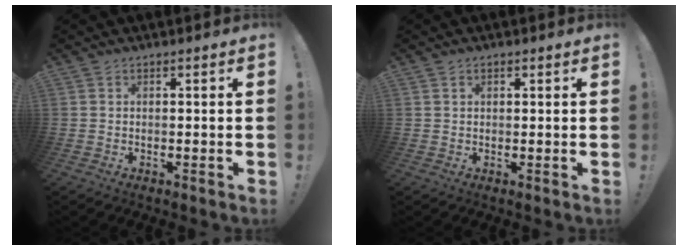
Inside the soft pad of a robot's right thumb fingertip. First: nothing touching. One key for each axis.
{"total": 0.8, "fx": 0.5, "fy": 0.6, "fz": 0.3, "tx": 0.002, "ty": -0.001, "tz": 0.007}